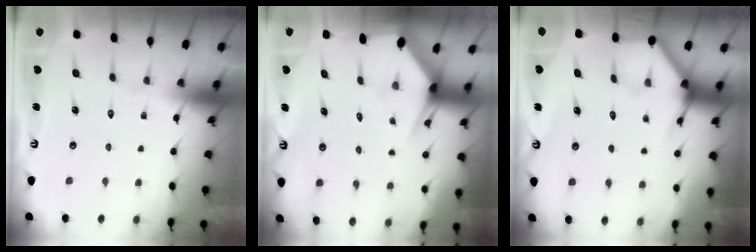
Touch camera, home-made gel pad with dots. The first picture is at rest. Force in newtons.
{"total": 3.1, "press": 3.1, "slide": 0.4}
{"total": 3.9, "press": 3.9, "slide": 0.2}